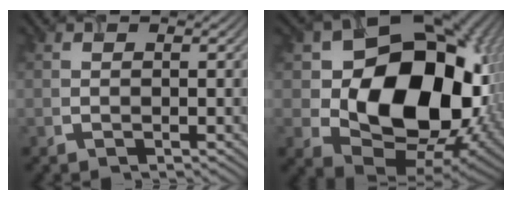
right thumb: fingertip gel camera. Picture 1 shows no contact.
{"total": 19.1, "force": [0.9, 14.1, 12.8], "torque": [-0.202, -0.051, 0.050]}